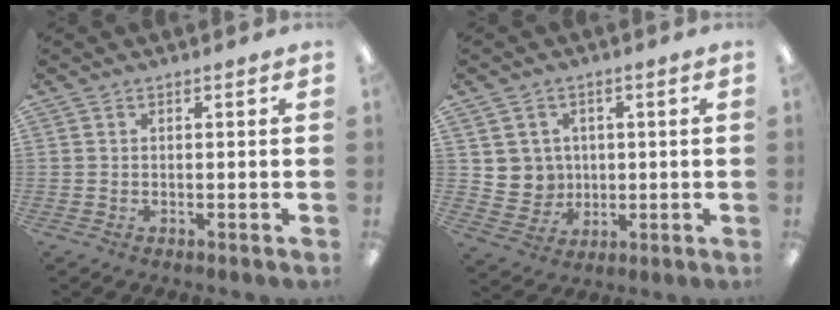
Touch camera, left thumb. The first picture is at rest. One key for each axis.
{"total": 5.7, "fx": 2.0, "fy": 5.4, "fz": -0.3, "tx": -0.013, "ty": -0.004, "tz": 0.042}